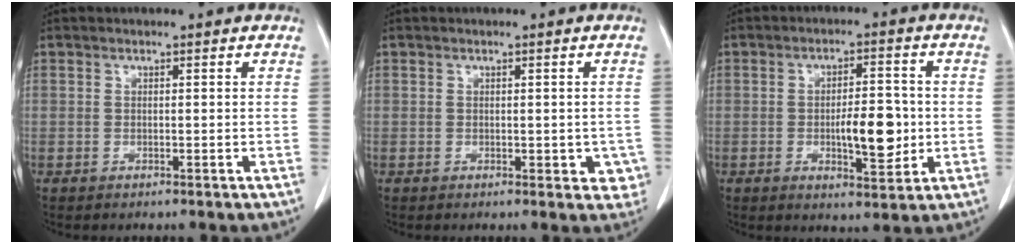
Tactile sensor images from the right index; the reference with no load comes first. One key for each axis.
{"total": 3.9, "fx": -0.8, "fy": 2.2, "fz": 3.1, "tx": -0.010, "ty": 0.002, "tz": -0.004}
{"total": 8.0, "fx": -1.1, "fy": 2.7, "fz": 7.5, "tx": -0.117, "ty": -0.002, "tz": -0.013}